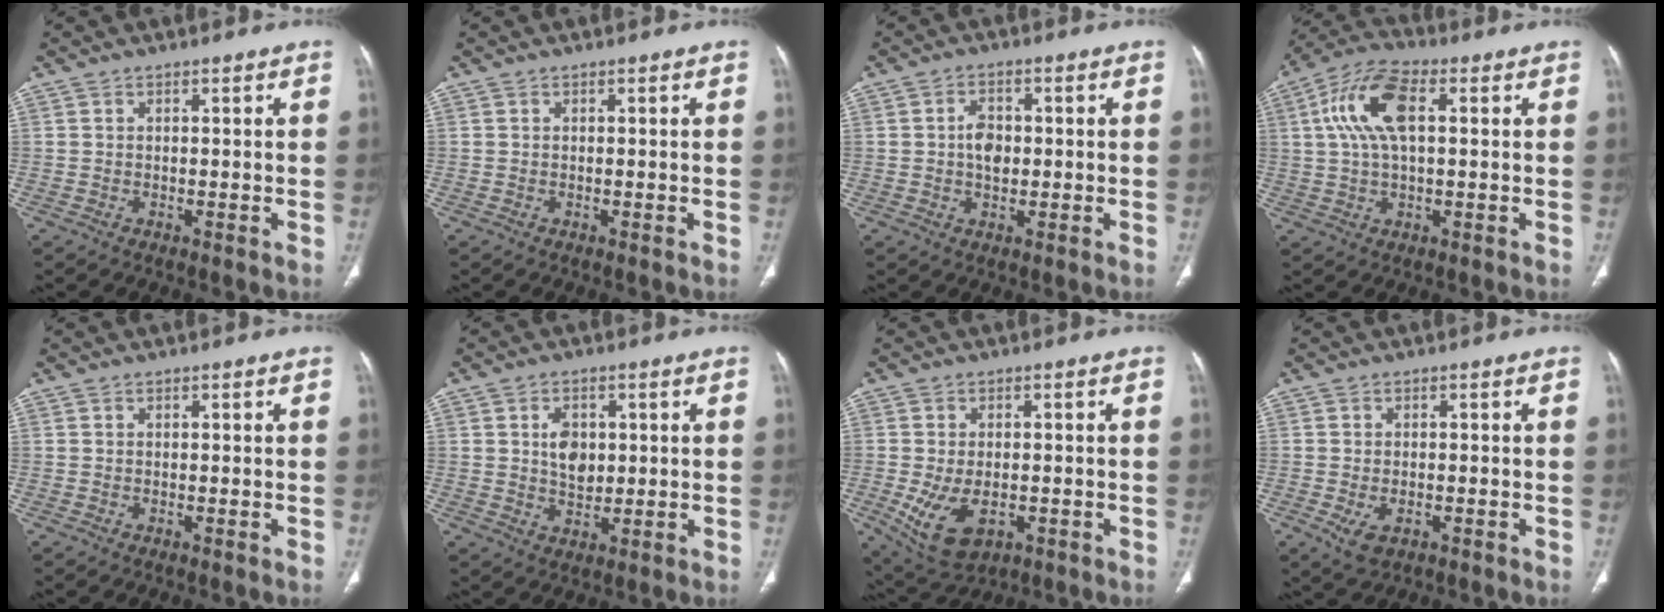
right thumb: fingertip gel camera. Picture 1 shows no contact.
{"total": 0.0}
{"total": 4.4, "force": [0.1, 3.0, 3.2], "torque": [-0.045, 0.005, 0.000]}
{"total": 12.0, "force": [2.6, 5.7, 10.2], "torque": [-0.210, 0.025, 0.046]}
{"total": 0.0}
{"total": 5.7, "force": [1.2, 4.0, 3.9], "torque": [-0.047, -0.008, 0.025]}
{"total": 9.4, "force": [-2.4, 5.6, 7.2], "torque": [-0.131, -0.004, -0.024]}
{"total": 4.1, "force": [-1.4, 2.4, 3.0], "torque": [-0.057, 0.001, -0.014]}